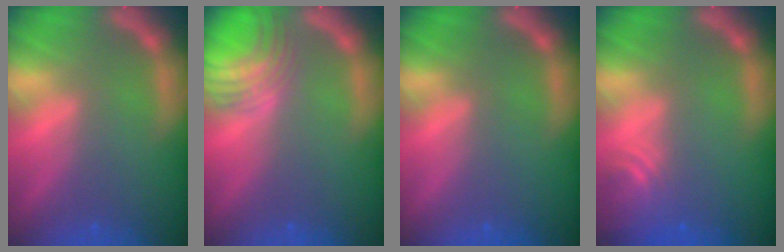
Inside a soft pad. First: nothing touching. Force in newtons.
{"total": 6.1}
{"total": 0.0}
{"total": 3.5}